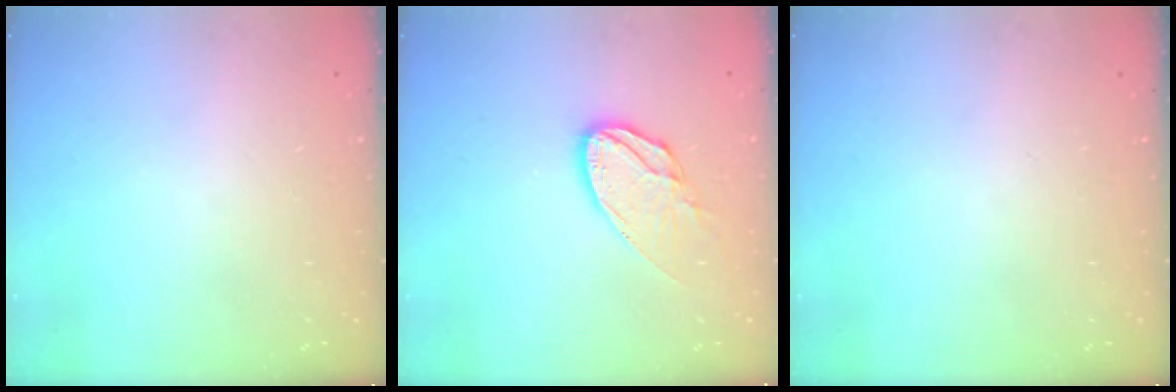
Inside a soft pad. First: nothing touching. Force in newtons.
{"total": 11.5, "press": 11.5, "slide": 0.5}
{"total": 0.0}